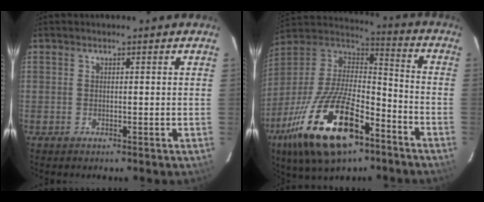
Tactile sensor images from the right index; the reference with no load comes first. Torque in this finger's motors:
{"motor_torque": [2.14, 0.00, 1.05, 0.21]}